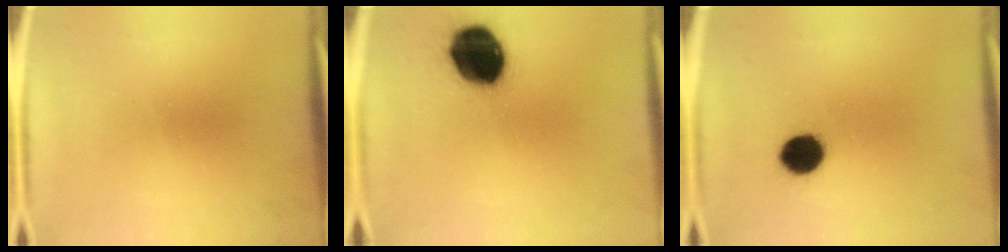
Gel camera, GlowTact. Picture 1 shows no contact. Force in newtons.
{"total": 18.4}
{"total": 7.0}